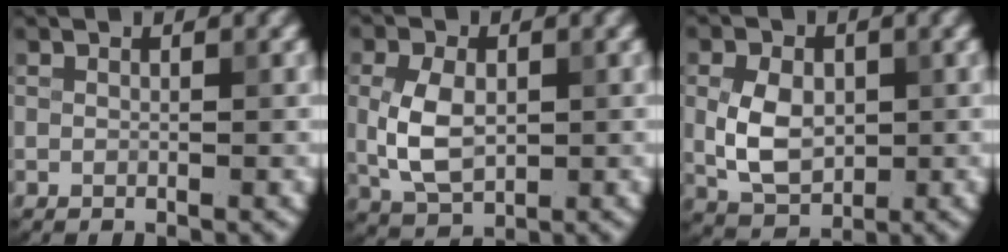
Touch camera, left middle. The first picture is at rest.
{"total": 4.9, "force": [0.0, 3.2, 3.7], "torque": [-0.082, 0.000, 0.003]}
{"total": 4.9, "force": [0.0, 3.4, 3.5], "torque": [-0.070, -0.001, 0.002]}